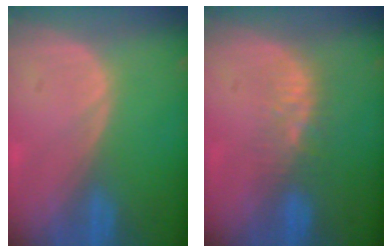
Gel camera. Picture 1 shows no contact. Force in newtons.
{"total": 4.6, "press": 4.0, "slide": 2.4}